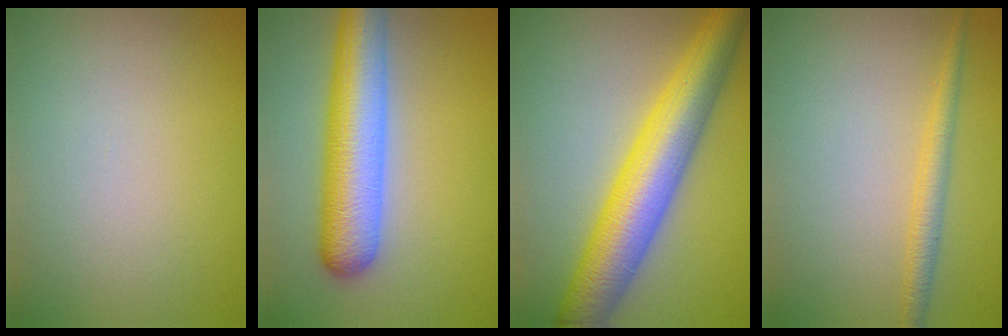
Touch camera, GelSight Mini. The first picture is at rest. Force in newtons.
{"total": 7.6, "press": 7.6, "slide": 0.3}
{"total": 8.8, "press": 8.8, "slide": 0.1}
{"total": 1.9, "press": 1.9, "slide": 0.0}